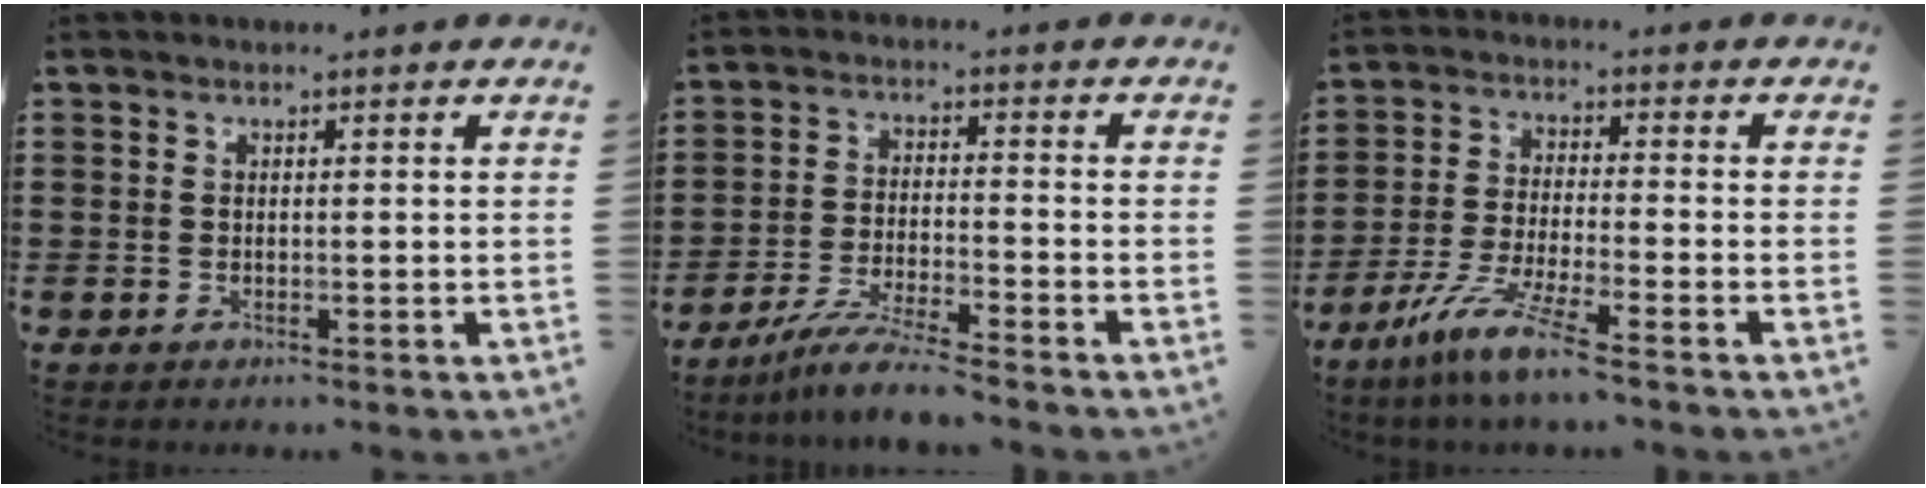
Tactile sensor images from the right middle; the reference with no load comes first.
{"total": 6.1, "force": [-5.4, -0.2, 2.9], "torque": [-0.065, -0.015, -0.104]}
{"total": 7.9, "force": [-6.0, -0.1, 5.1], "torque": [-0.114, -0.017, -0.117]}